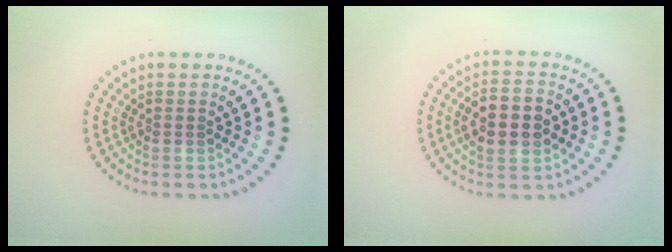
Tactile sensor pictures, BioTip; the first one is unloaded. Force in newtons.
{"total": 5.1, "press": 5.1, "slide": 0.3}